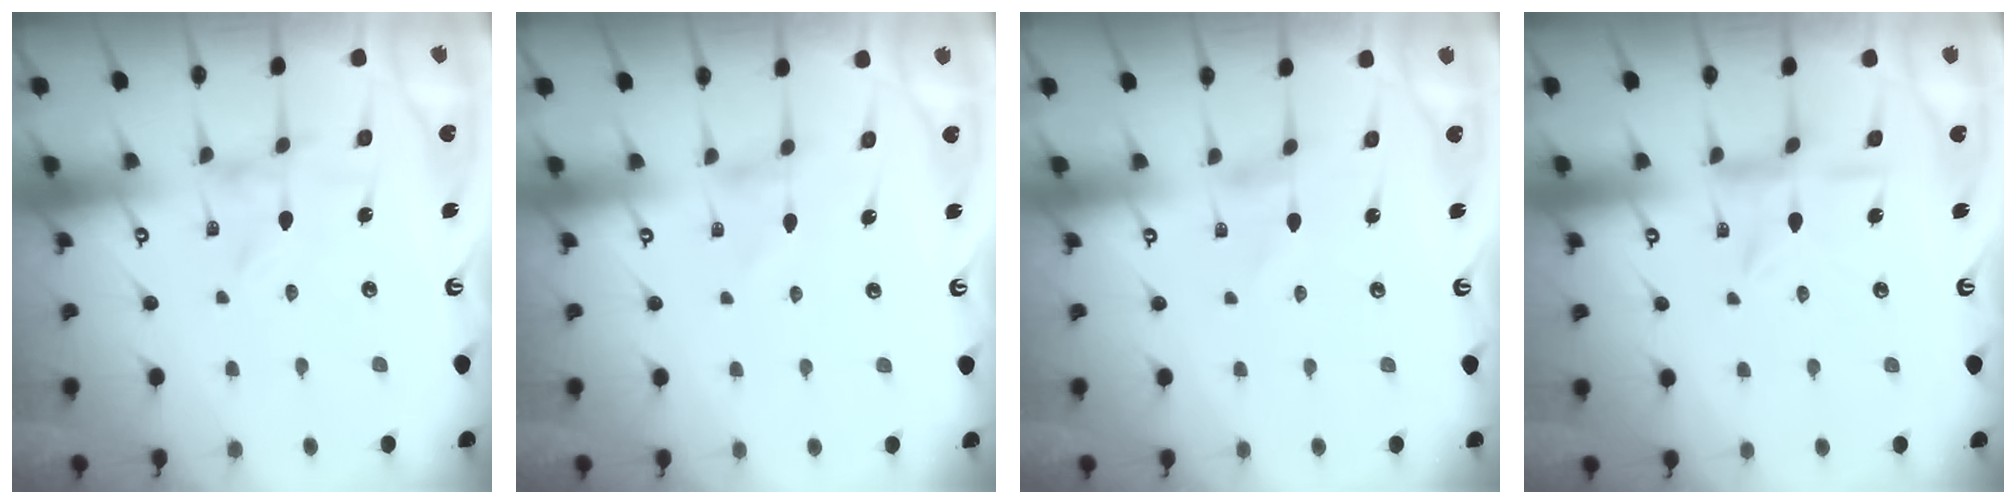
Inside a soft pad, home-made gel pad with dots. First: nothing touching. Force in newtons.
{"total": 1.7, "press": 1.6, "slide": 0.3}
{"total": 1.2, "press": 1.1, "slide": 0.1}
{"total": 6.2, "press": 6.2, "slide": 0.6}